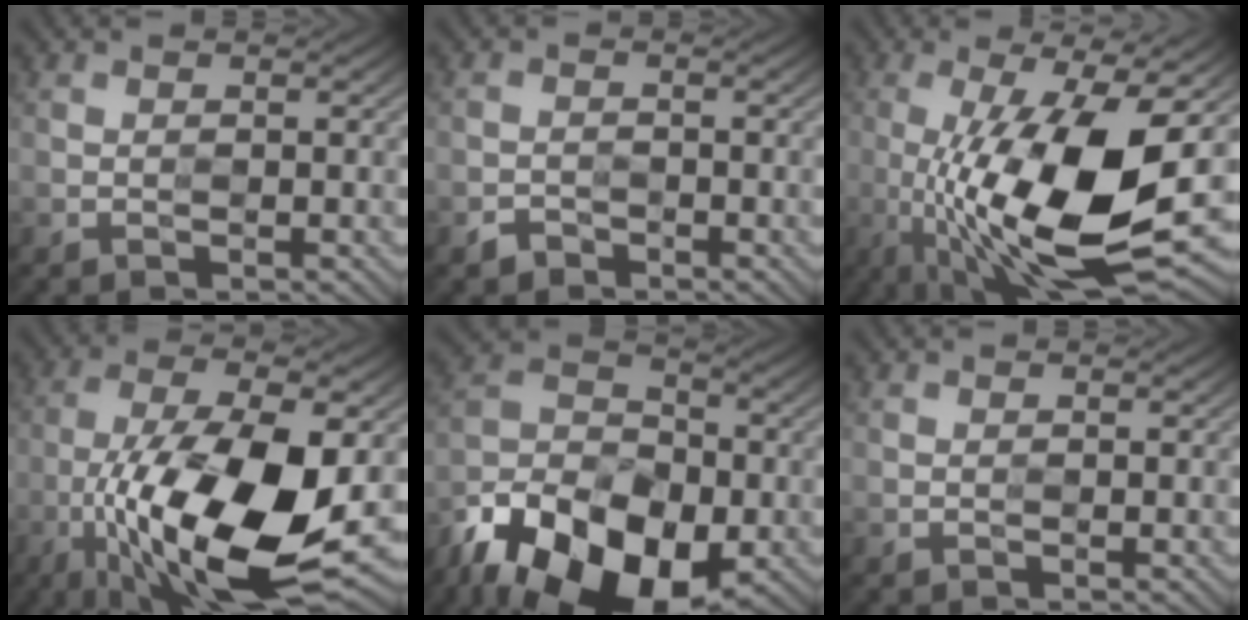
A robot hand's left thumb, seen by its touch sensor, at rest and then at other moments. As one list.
[{"total": 1.6, "force": [-1.3, 0.7, 0.4], "torque": [-0.005, 0.005, -0.029]}, {"total": 17.0, "force": [-3.0, 5.0, 16.0], "torque": [-0.297, -0.012, -0.046]}, {"total": 17.2, "force": [-4.5, 5.8, 15.5], "torque": [-0.301, -0.013, -0.081]}, {"total": 18.5, "force": [-11.1, 10.1, 10.7], "torque": [-0.221, -0.033, -0.193]}, {"total": 0.0}]